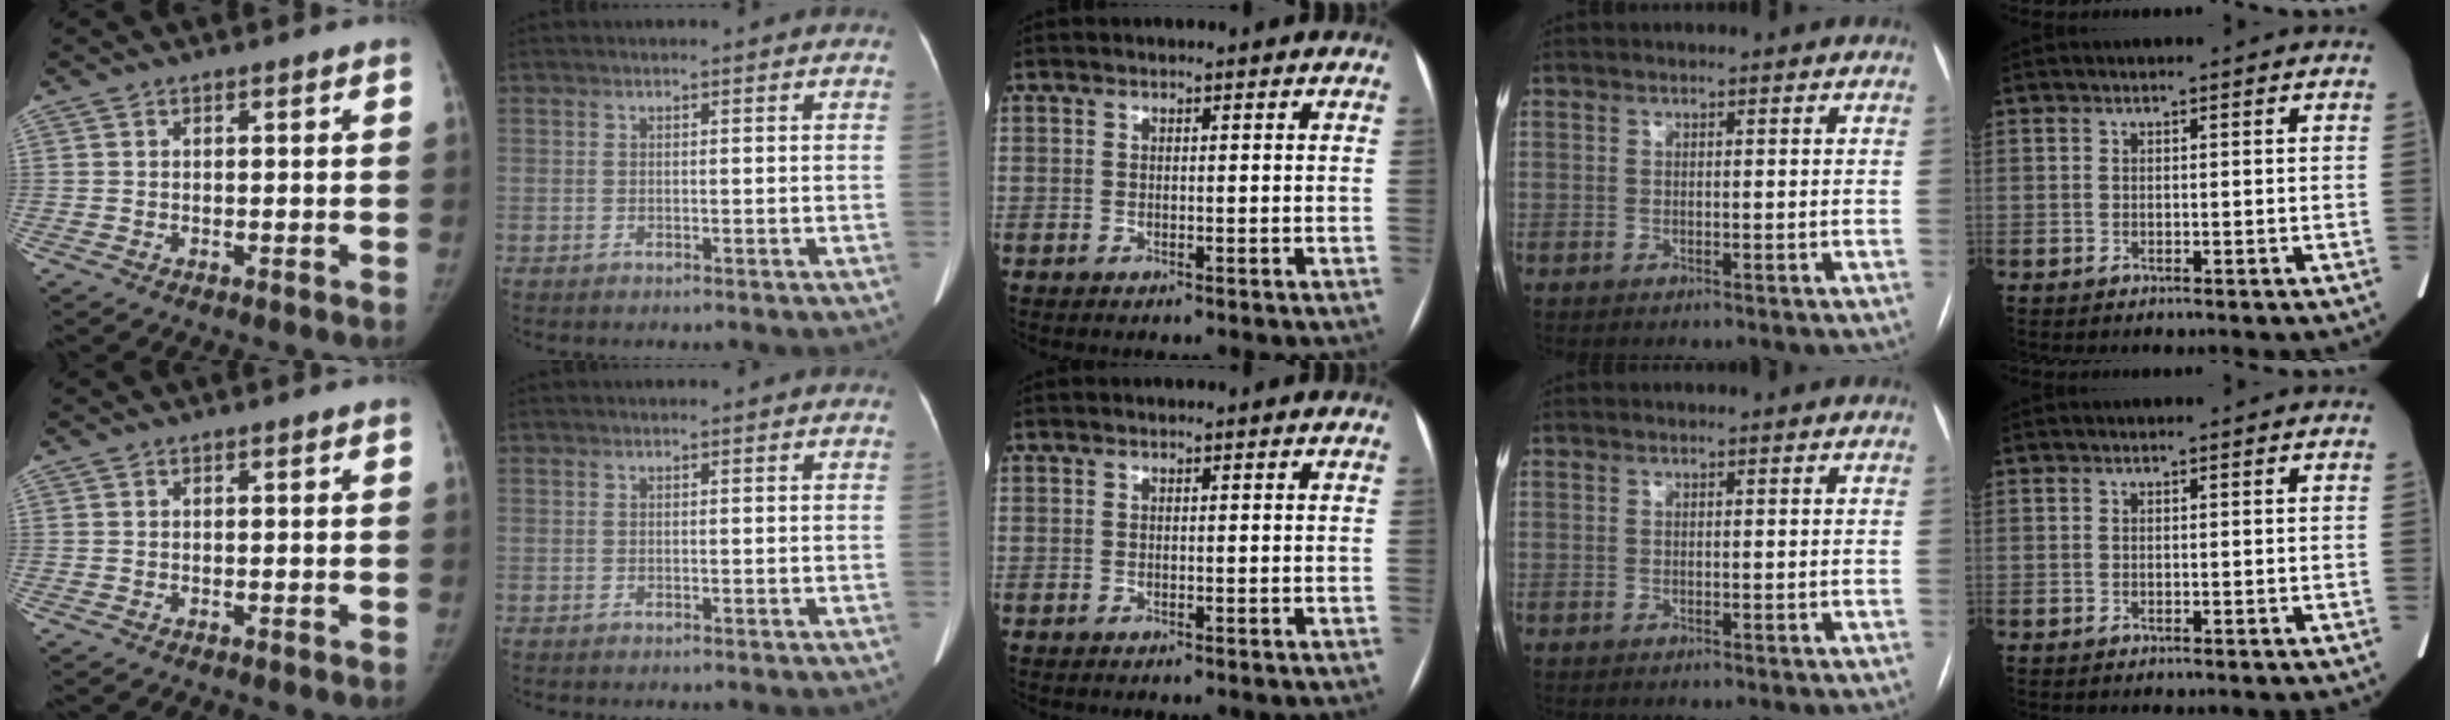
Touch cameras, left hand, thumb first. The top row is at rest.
{}